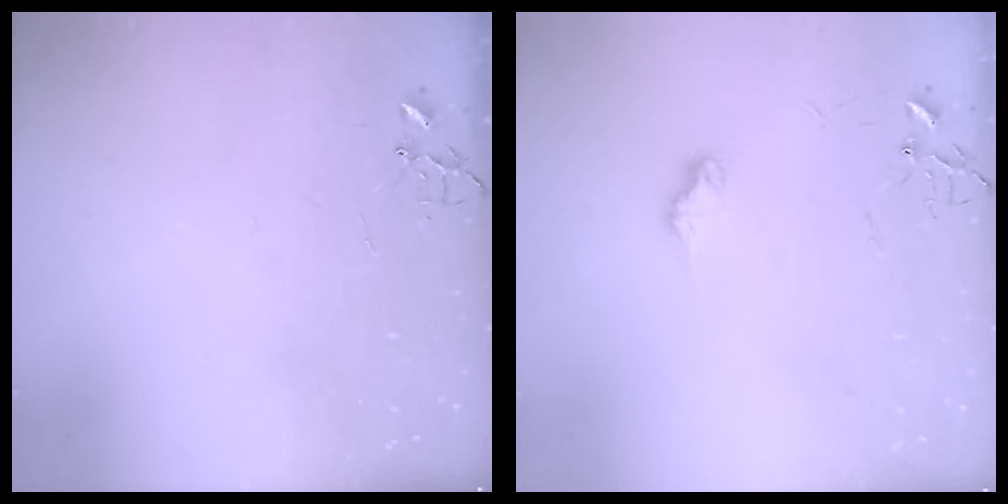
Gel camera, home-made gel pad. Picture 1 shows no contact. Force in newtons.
{"total": 7.1, "press": 7.1, "slide": 0.5}